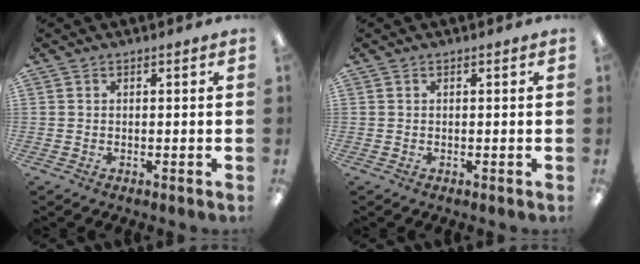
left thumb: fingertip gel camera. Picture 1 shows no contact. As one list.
[{"total": 0.0}]